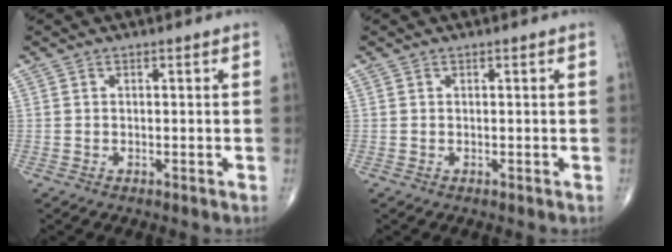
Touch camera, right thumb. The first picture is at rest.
{"total": 0.0}